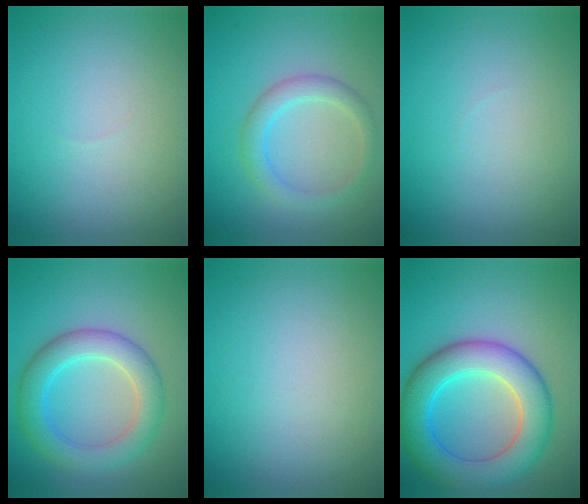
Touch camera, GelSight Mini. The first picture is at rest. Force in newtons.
{"total": 2.7, "press": 2.7, "slide": 0.1}
{"total": 0.5, "press": 0.5, "slide": 0.0}
{"total": 5.0, "press": 5.0, "slide": 0.1}
{"total": 0.0}
{"total": 8.0, "press": 8.0, "slide": 0.2}